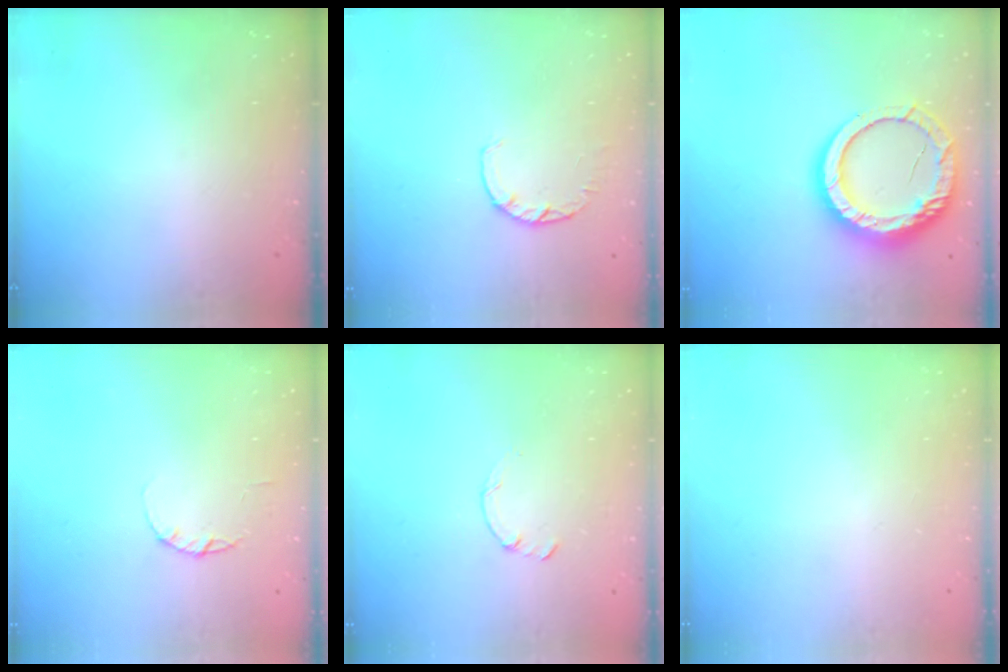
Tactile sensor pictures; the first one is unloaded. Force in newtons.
{"total": 2.8, "press": 2.7, "slide": 0.5}
{"total": 16.5, "press": 16.5, "slide": 1.2}
{"total": 2.2, "press": 2.2, "slide": 0.4}
{"total": 0.0}
{"total": 0.0}